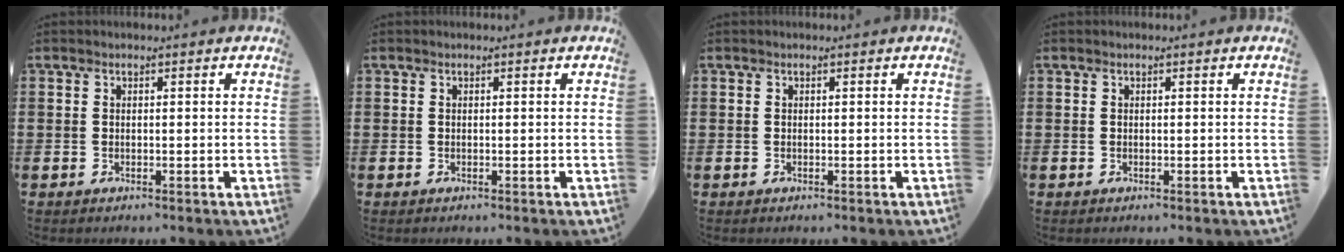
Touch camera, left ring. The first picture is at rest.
{"total": 0.0}
{"total": 0.0}
{"total": 0.0}